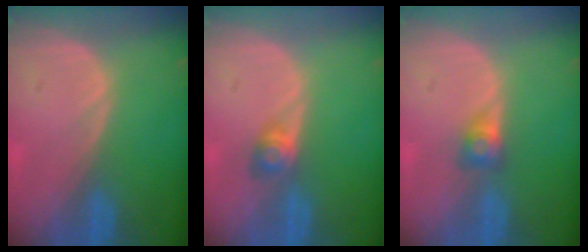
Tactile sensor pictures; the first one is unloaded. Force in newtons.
{"total": 2.8, "press": 2.5, "slide": 1.2}
{"total": 2.6, "press": 2.4, "slide": 1.0}